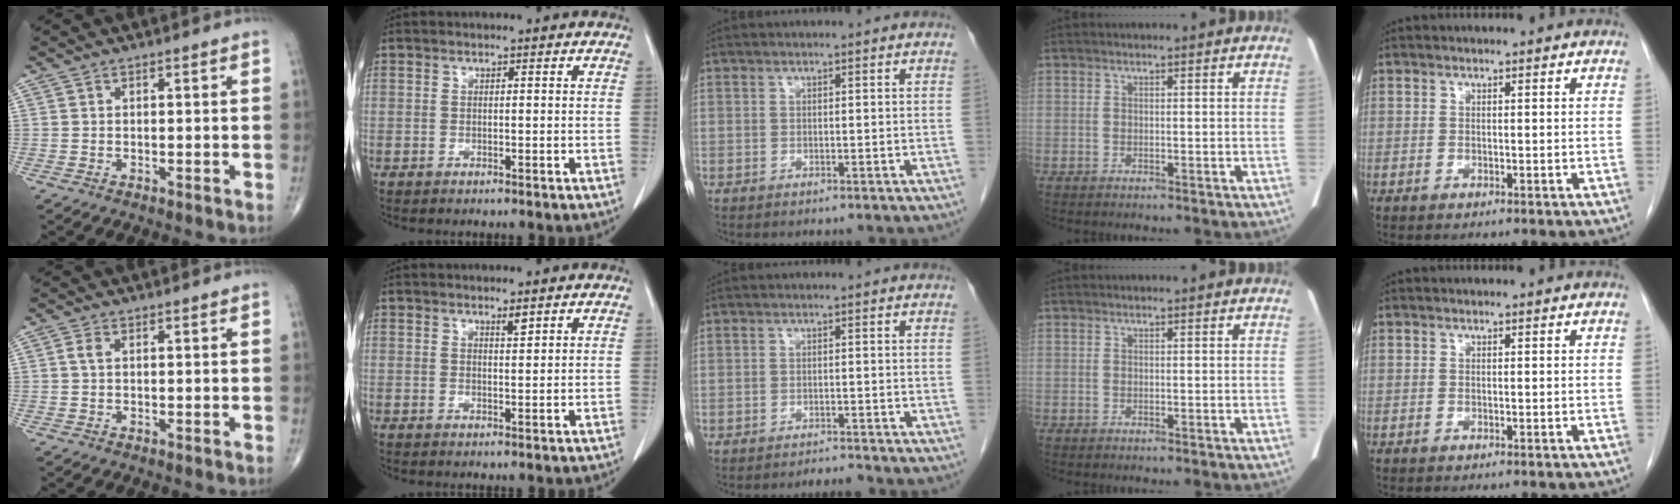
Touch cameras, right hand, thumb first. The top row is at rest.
{"thumb": {"total": 1.4, "force": [0.2, 0.8, 1.1], "torque": [-0.025, 0.002, 0.002]}, "index": {"total": 1.2, "force": [0.9, 0.1, 0.8], "torque": [-0.016, -0.006, 0.016]}, "middle": {"total": 1.3, "force": [-1.2, -0.4, -0.1], "torque": [-0.003, -0.009, -0.014]}}